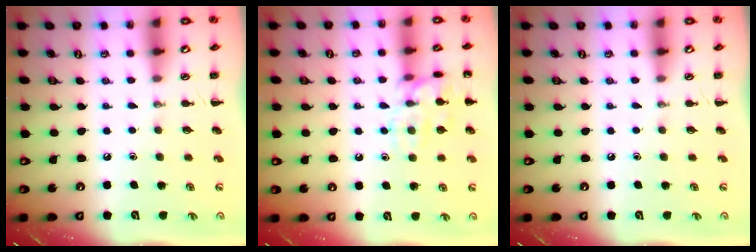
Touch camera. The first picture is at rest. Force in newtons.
{"total": 12.8, "press": 12.8, "slide": 0.6}
{"total": 0.0}